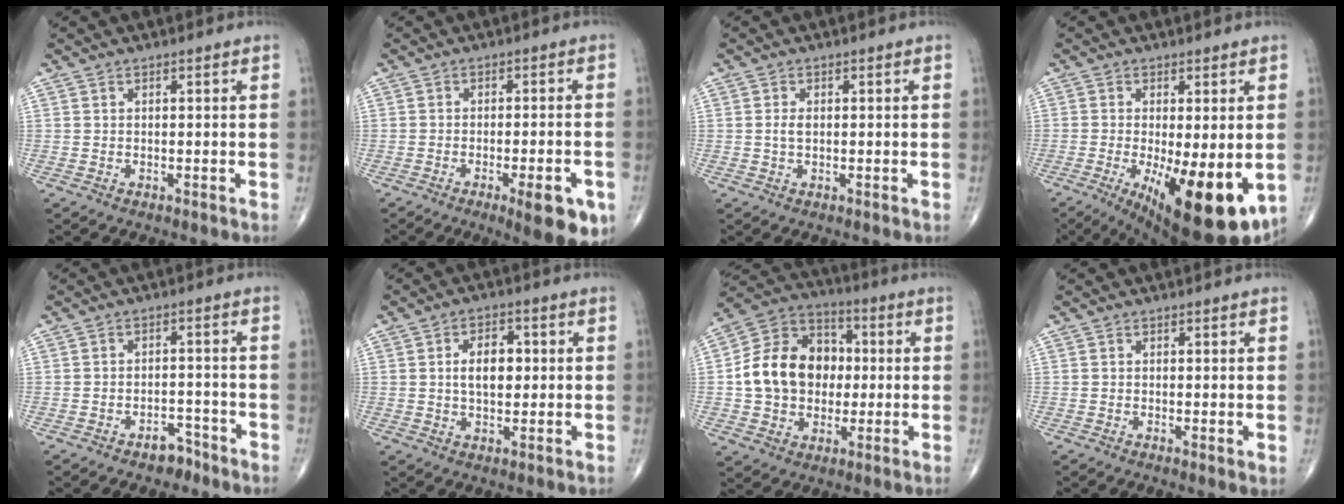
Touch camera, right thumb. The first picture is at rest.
{"total": 9.8, "force": [-4.6, 2.6, 8.3], "torque": [-0.094, 0.004, -0.056]}
{"total": 1.7, "force": [0.1, 1.0, 1.4], "torque": [-0.028, 0.001, 0.001]}
{"total": 17.4, "force": [-4.5, 6.0, 15.7], "torque": [-0.205, -0.032, -0.047]}
{"total": 3.6, "force": [-2.7, 2.0, 1.3], "torque": [-0.008, 0.023, -0.036]}
{"total": 6.7, "force": [0.7, 4.0, 5.3], "torque": [-0.069, 0.005, 0.009]}
{"total": 16.7, "force": [0.1, 13.4, 10.0], "torque": [-0.143, 0.031, -0.001]}
{"total": 1.3, "force": [0.1, 0.4, 1.2], "torque": [-0.021, -0.007, -0.003]}